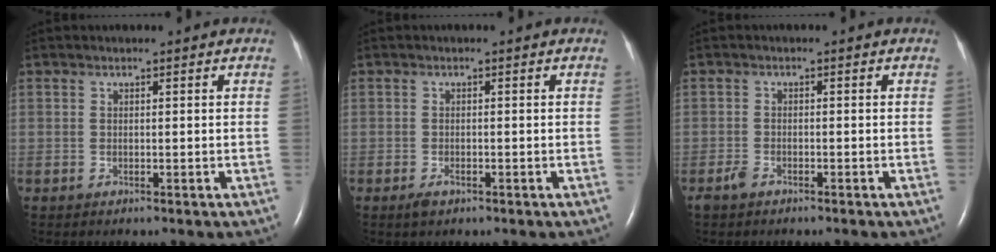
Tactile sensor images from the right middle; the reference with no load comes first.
{"total": 1.4, "force": [-0.8, 0.6, 0.9], "torque": [-0.023, -0.002, -0.012]}
{"total": 1.7, "force": [-1.3, 0.6, 0.9], "torque": [-0.028, -0.002, -0.025]}